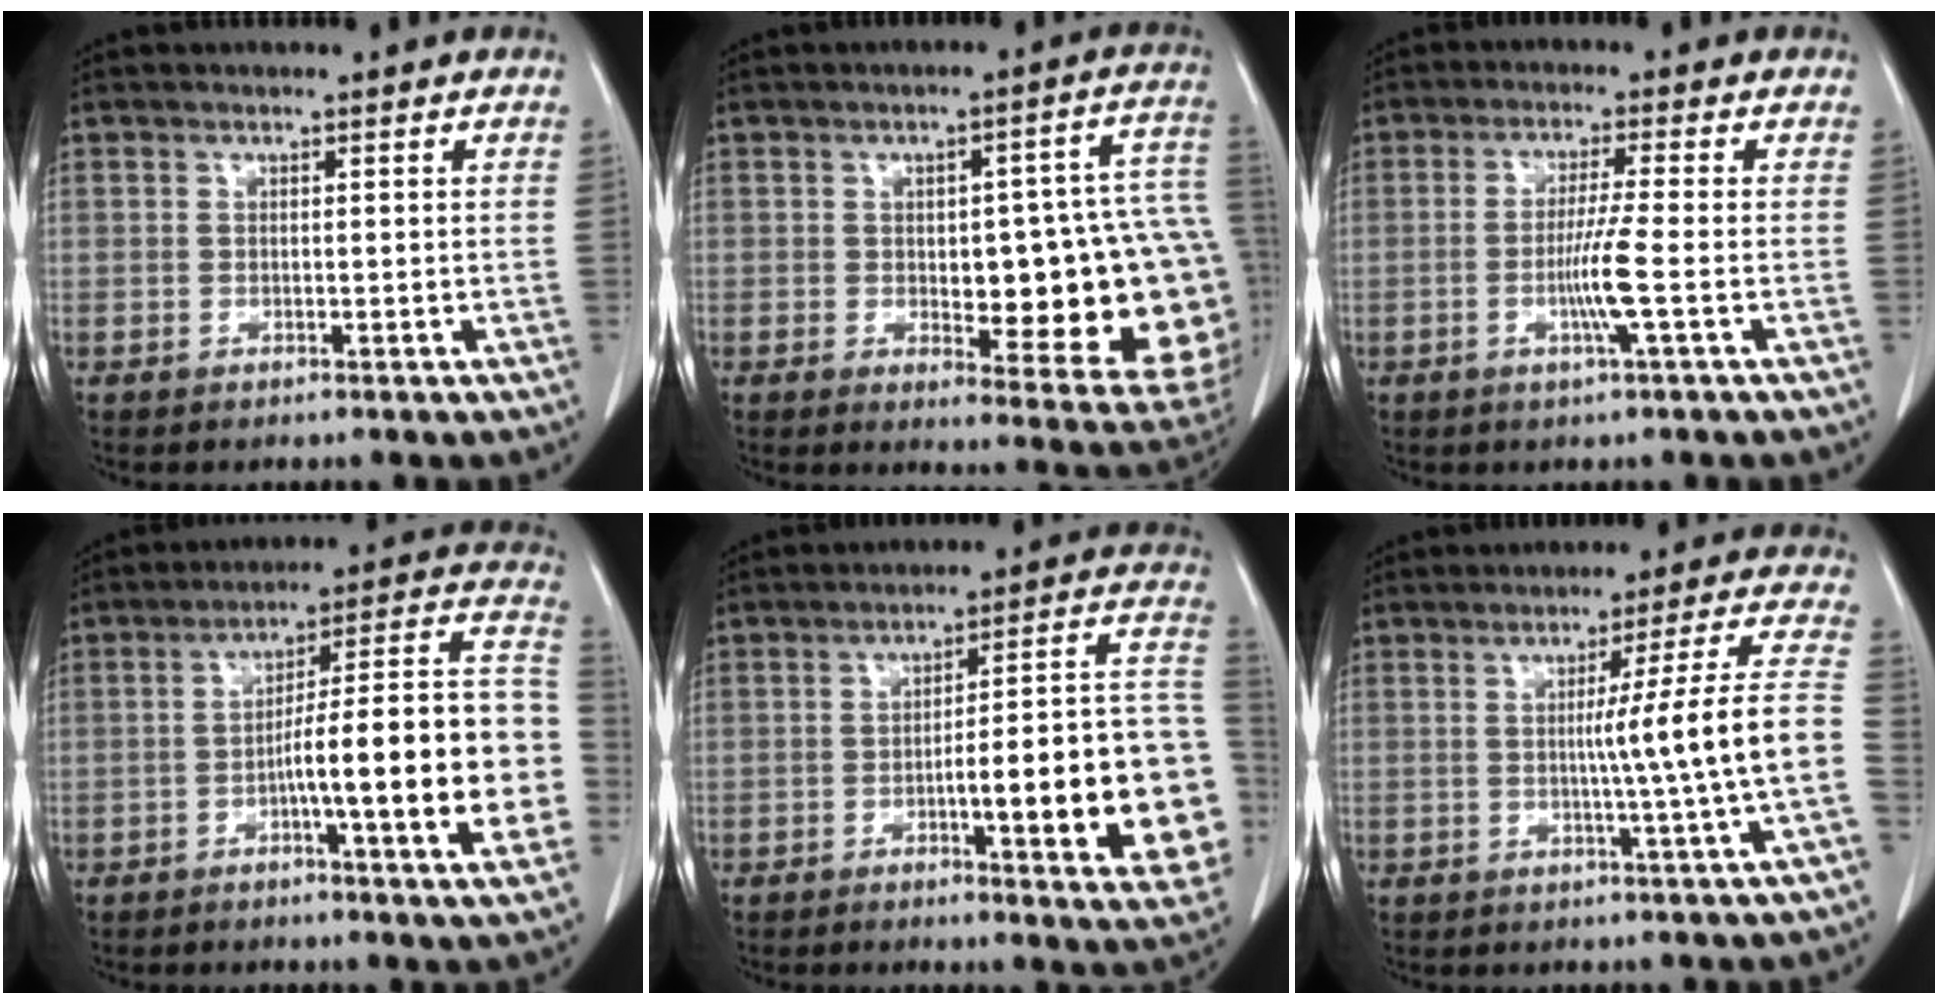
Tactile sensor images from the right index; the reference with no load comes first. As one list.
[{"total": 22.1, "force": [-1.8, 6.0, 21.2], "torque": [-0.182, 0.026, 0.001]}, {"total": 5.6, "force": [-1.5, -1.0, 5.3], "torque": [-0.102, -0.010, -0.030]}, {"total": 20.1, "force": [-4.4, 1.4, 19.5], "torque": [-0.207, 0.030, -0.060]}, {"total": 19.8, "force": [-4.5, 3.0, 19.0], "torque": [-0.153, 0.031, -0.047]}, {"total": 11.1, "force": [-1.5, -2.6, 10.7], "torque": [-0.150, -0.001, -0.018]}]